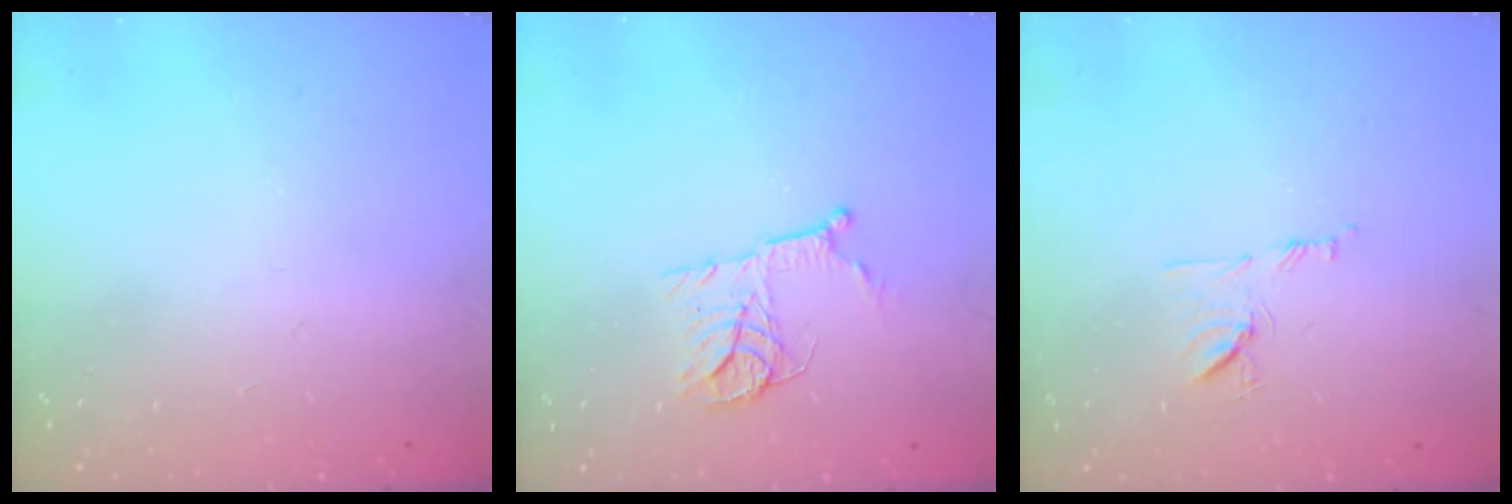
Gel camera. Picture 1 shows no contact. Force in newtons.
{"total": 10.4, "press": 10.4, "slide": 0.6}
{"total": 7.5, "press": 7.5, "slide": 0.8}